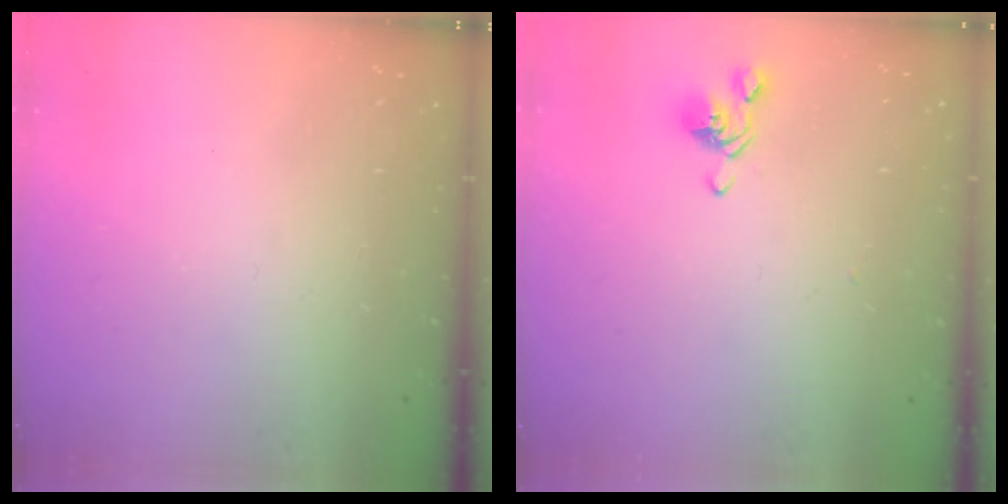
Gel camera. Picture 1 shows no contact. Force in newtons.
{"total": 0.0}